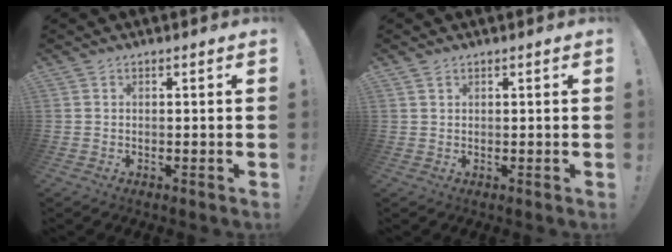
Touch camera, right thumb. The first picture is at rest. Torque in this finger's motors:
{"motor_torque": [-0.02, -0.03, -0.04, 0.02, 0.00]}